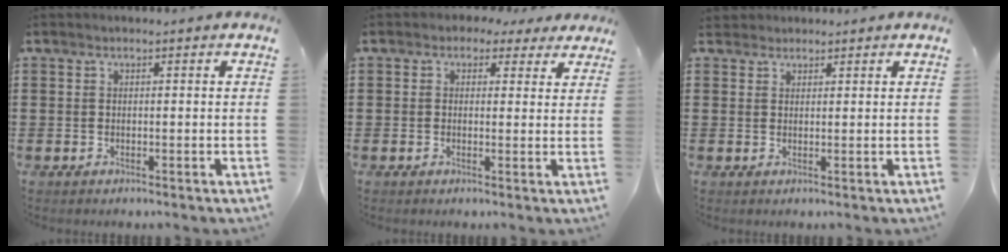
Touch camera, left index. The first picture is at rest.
{"total": 2.2, "force": [1.2, 1.6, 0.8], "torque": [-0.025, 0.010, 0.022]}
{"total": 1.8, "force": [1.6, 0.8, 0.0], "torque": [-0.005, 0.005, 0.032]}